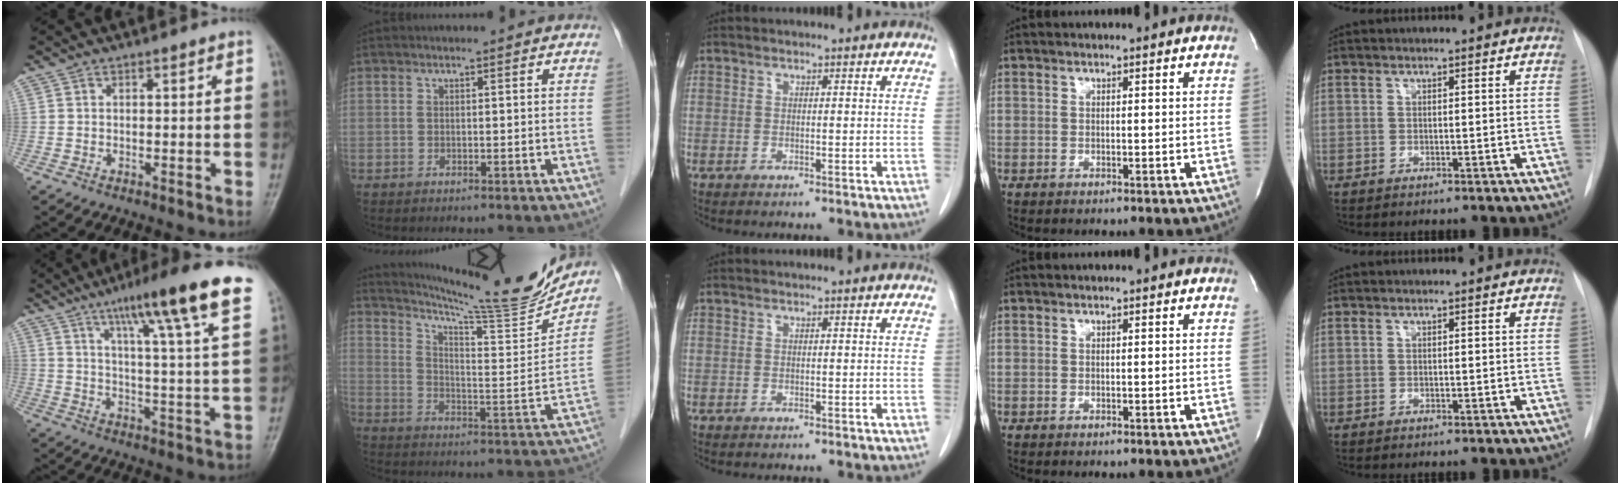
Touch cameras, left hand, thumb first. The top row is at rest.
{"thumb": {"total": 19.9, "force": [12.4, 1.9, 15.5], "torque": [-0.212, -0.036, 0.170]}, "index": {"total": 18.8, "force": [17.7, -0.6, 6.3], "torque": [-0.110, -0.058, 0.256]}}